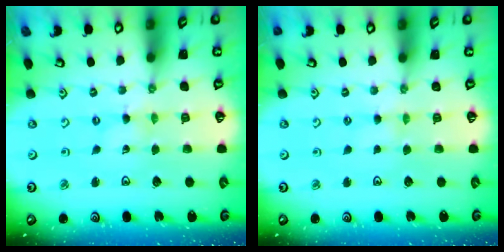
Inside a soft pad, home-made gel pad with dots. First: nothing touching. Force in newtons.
{"total": 2.1, "press": 2.1, "slide": 0.2}